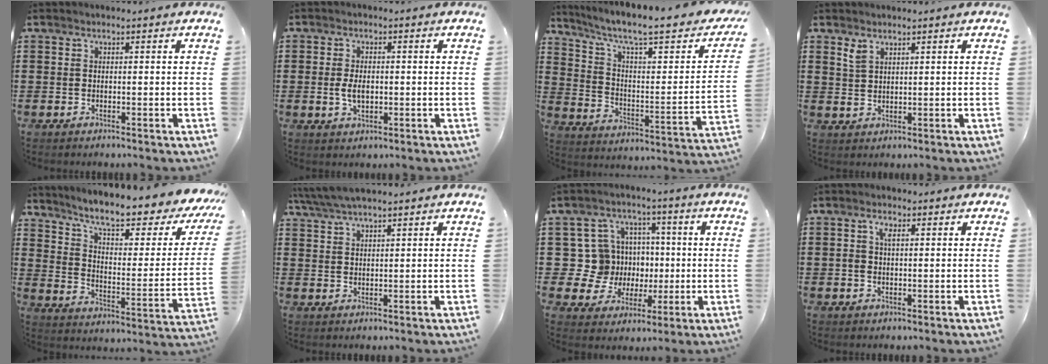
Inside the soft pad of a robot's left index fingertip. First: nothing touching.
{"total": 3.6, "force": [-0.2, 2.0, 3.0], "torque": [-0.065, 0.003, -0.005]}
{"total": 7.9, "force": [5.6, 1.3, 5.5], "torque": [-0.120, -0.040, 0.086]}
{"total": 2.3, "force": [1.7, 0.9, 1.2], "torque": [-0.028, 0.001, 0.033]}
{"total": 8.9, "force": [7.2, 0.7, 5.3], "torque": [-0.113, -0.056, 0.114]}
{"total": 3.5, "force": [3.1, 0.2, 1.7], "torque": [-0.041, -0.002, 0.057]}
{"total": 11.0, "force": [0.7, 10.6, 3.0], "torque": [-0.120, 0.010, 0.025]}
{"total": 2.1, "force": [0.5, 1.0, 1.8], "torque": [-0.046, 0.006, 0.004]}